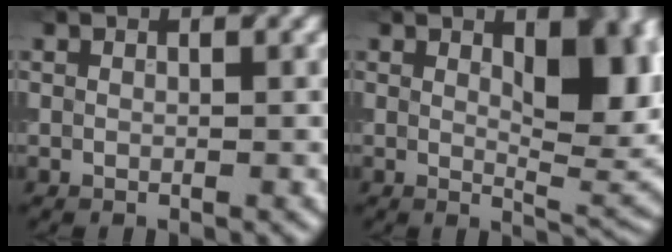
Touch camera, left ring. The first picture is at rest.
{"total": 8.2, "force": [2.0, 3.4, 7.2], "torque": [-0.098, -0.003, 0.038]}